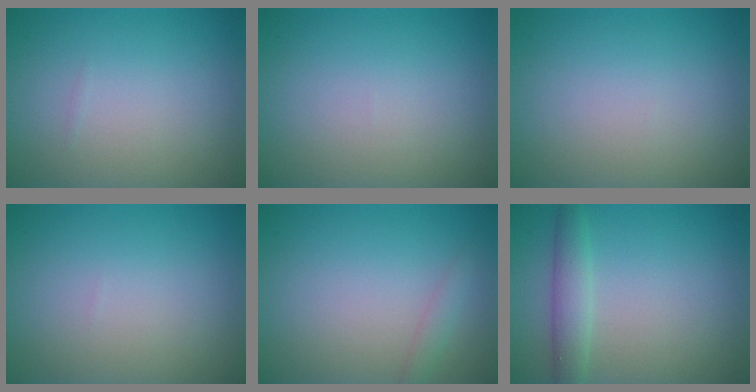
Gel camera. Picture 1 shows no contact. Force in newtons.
{"total": 0.0}
{"total": 0.0}
{"total": 0.0}
{"total": 1.2, "press": 1.2, "slide": 0.0}
{"total": 2.6, "press": 2.6, "slide": 0.0}